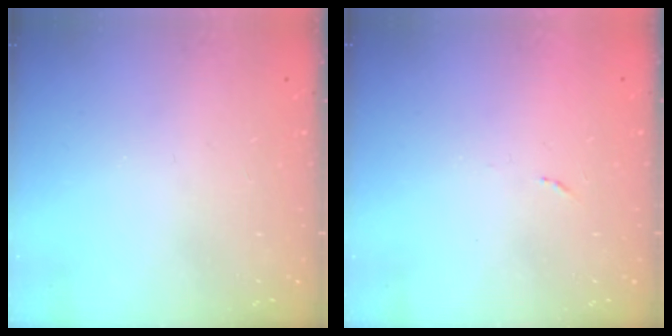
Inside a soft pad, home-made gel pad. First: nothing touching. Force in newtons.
{"total": 4.6, "press": 4.6, "slide": 0.6}